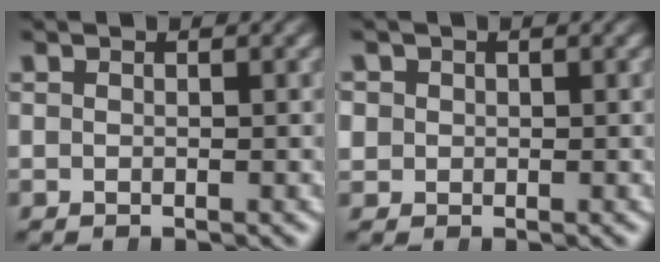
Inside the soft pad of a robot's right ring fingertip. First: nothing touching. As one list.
[{"total": 2.0, "force": [0.1, 1.9, 0.6], "torque": [-0.020, -0.008, 0.010]}]